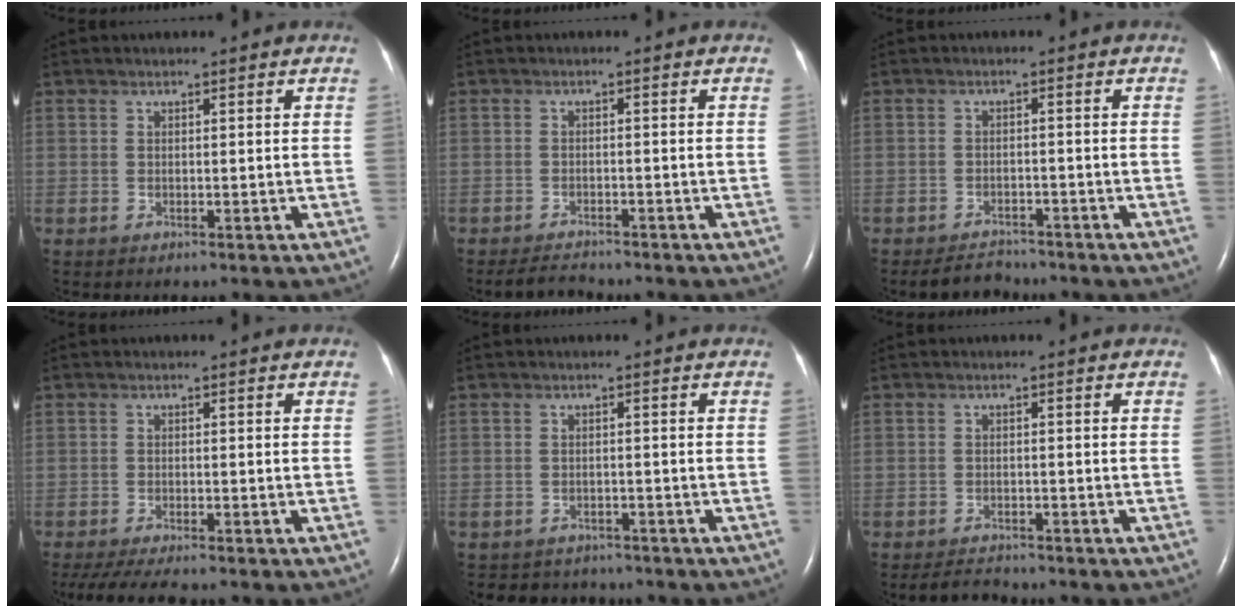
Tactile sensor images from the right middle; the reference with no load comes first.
{"total": 3.0, "force": [-2.9, 0.6, 0.6], "torque": [-0.017, -0.013, -0.049]}
{"total": 3.4, "force": [-3.3, 1.1, 0.3], "torque": [-0.014, -0.007, -0.053]}
{"total": 7.4, "force": [-6.3, 0.9, 3.8], "torque": [-0.066, -0.016, -0.101]}
{"total": 5.3, "force": [-4.7, 2.4, 0.2], "torque": [-0.005, 0.002, -0.061]}
{"total": 2.9, "force": [-2.8, 0.6, 0.4], "torque": [-0.015, -0.012, -0.046]}